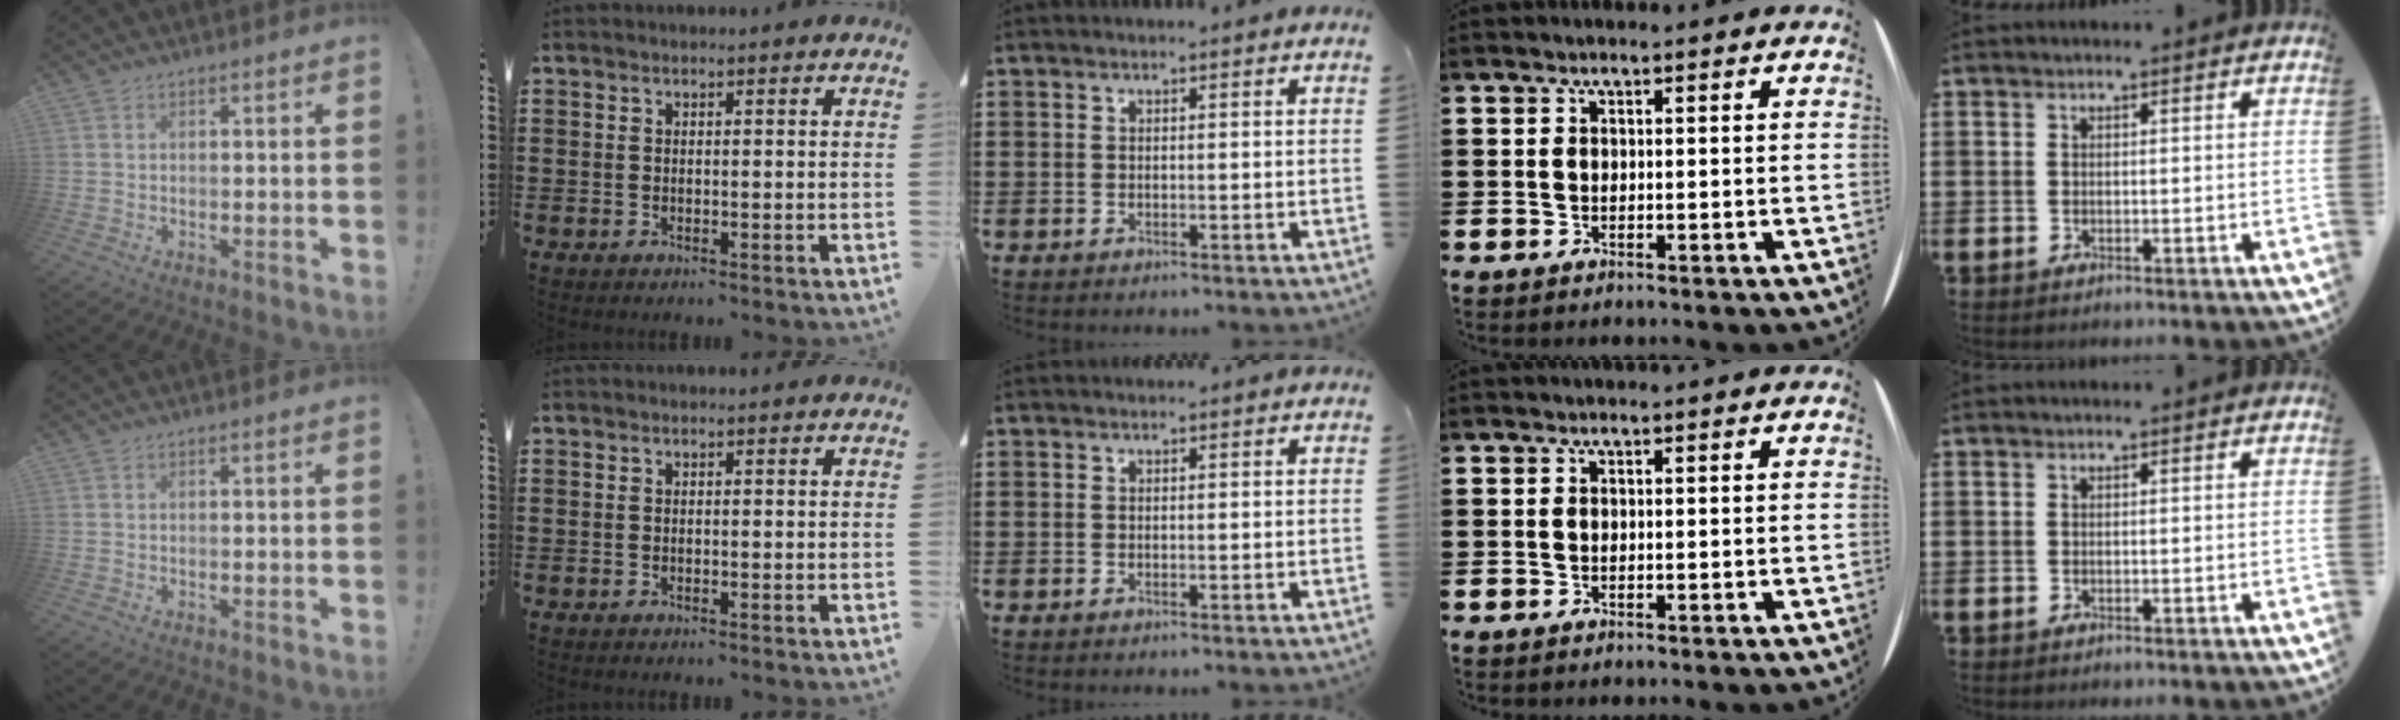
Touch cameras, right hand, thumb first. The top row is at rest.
{}